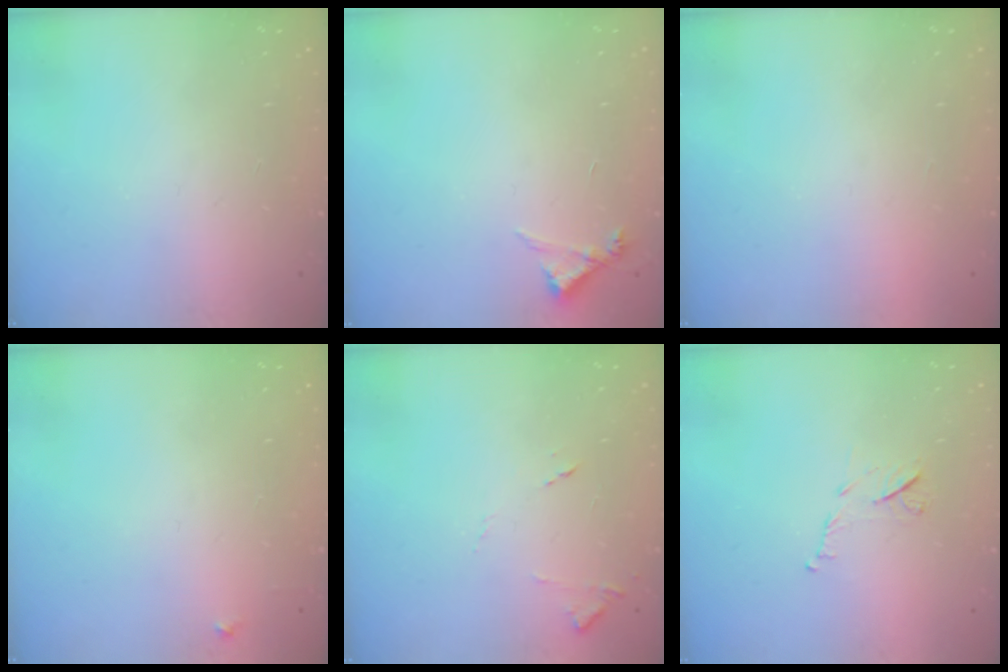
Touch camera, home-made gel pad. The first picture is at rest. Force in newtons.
{"total": 5.0, "press": 5.0, "slide": 0.5}
{"total": 1.6, "press": 1.6, "slide": 0.1}
{"total": 4.1, "press": 4.1, "slide": 0.6}
{"total": 8.2, "press": 8.2, "slide": 0.6}
{"total": 7.5, "press": 7.4, "slide": 0.3}